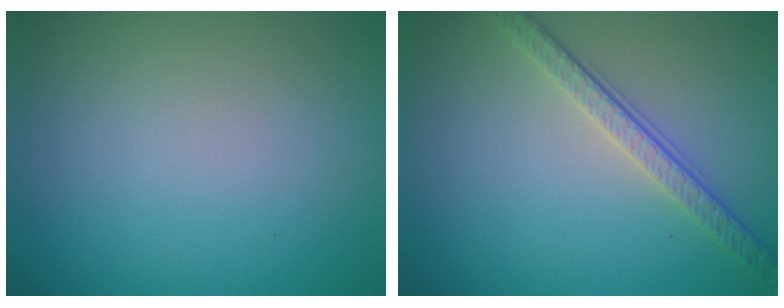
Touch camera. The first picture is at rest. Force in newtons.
{"total": 3.8, "press": 2.8, "slide": 2.6}